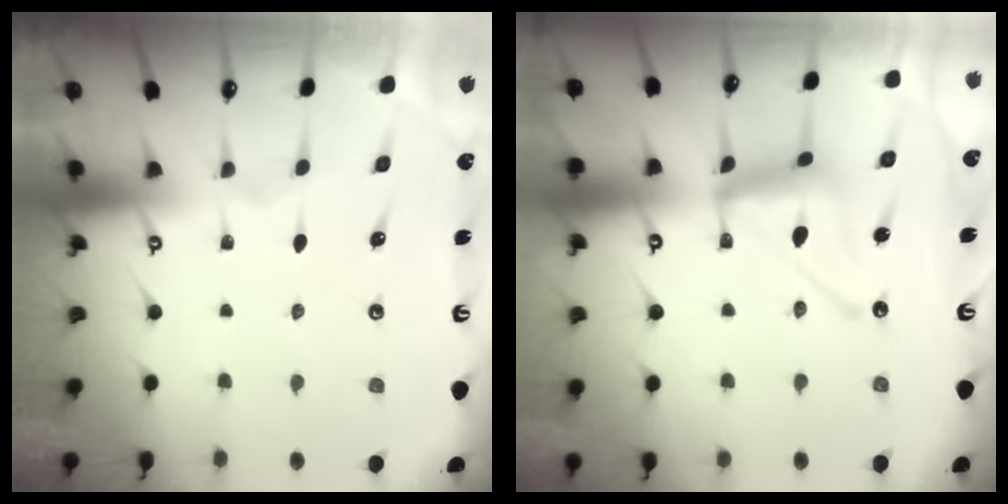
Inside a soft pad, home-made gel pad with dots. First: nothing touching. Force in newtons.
{"total": 13.8, "press": 13.8, "slide": 1.2}